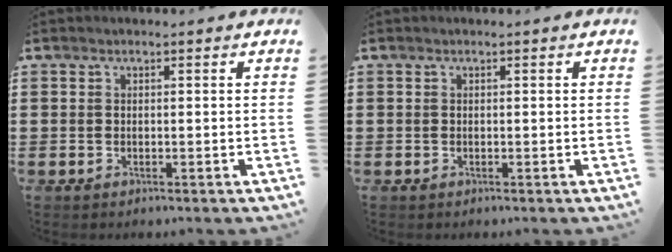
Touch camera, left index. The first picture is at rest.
{"total": 0.0}